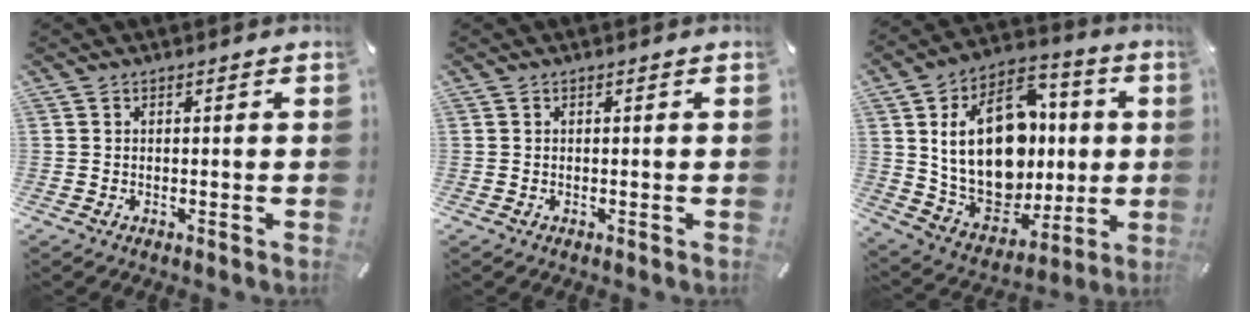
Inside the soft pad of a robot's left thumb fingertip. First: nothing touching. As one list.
[{"total": 0.0}, {"total": 23.9, "force": [2.8, 17.4, 16.2], "torque": [-0.302, -0.011, 0.060]}]